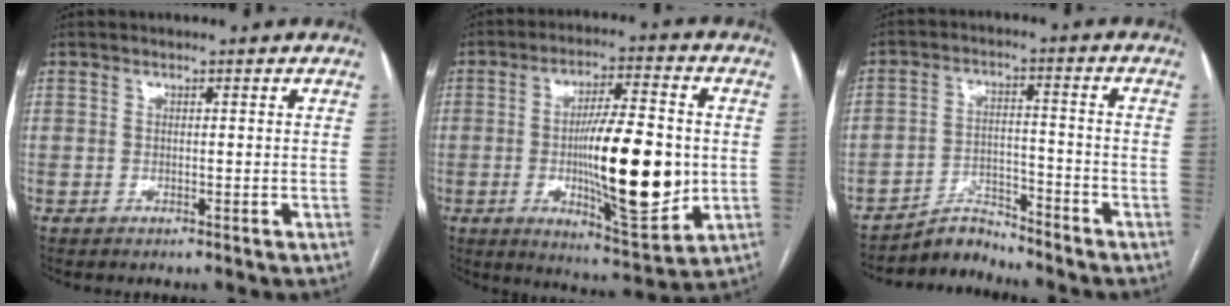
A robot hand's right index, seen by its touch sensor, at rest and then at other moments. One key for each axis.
{"total": 16.9, "fx": -1.6, "fy": 3.6, "fz": 16.4, "tx": -0.269, "ty": -0.008, "tz": -0.020}
{"total": 5.2, "fx": -5.0, "fy": 0.7, "fz": -1.0, "tx": 0.021, "ty": 0.011, "tz": -0.085}